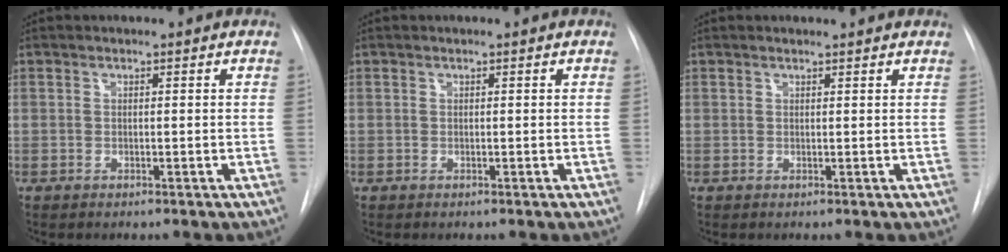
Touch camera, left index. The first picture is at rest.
{"total": 0.0}
{"total": 1.8, "force": [1.8, 0.3, 0.3], "torque": [-0.013, 0.008, 0.018]}